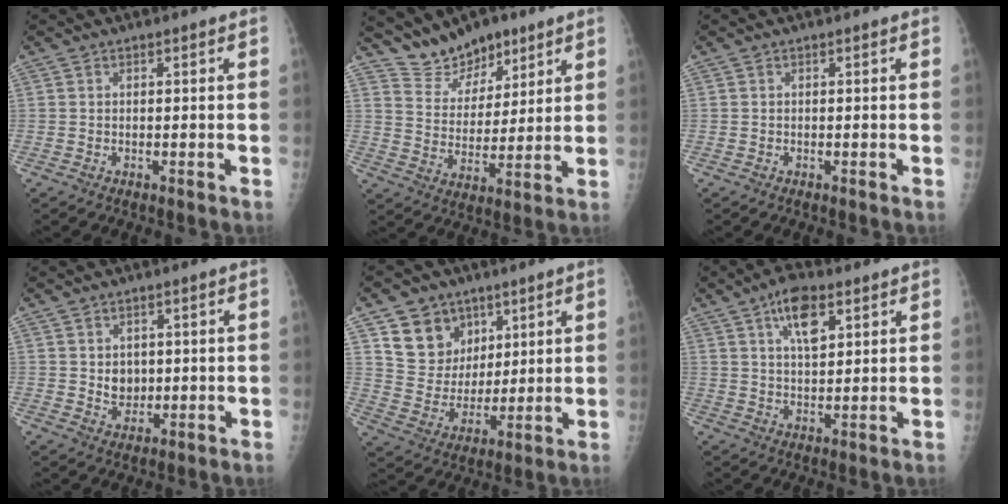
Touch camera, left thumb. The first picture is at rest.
{"total": 9.6, "force": [7.8, 4.9, 2.9], "torque": [-0.018, -0.050, 0.145]}
{"total": 0.0}
{"total": 3.7, "force": [0.5, 3.1, 2.0], "torque": [-0.012, -0.007, 0.017]}
{"total": 12.3, "force": [6.6, 9.8, 3.6], "torque": [-0.024, -0.037, 0.130]}
{"total": 8.1, "force": [4.1, 3.7, 5.9], "torque": [-0.087, -0.014, 0.068]}